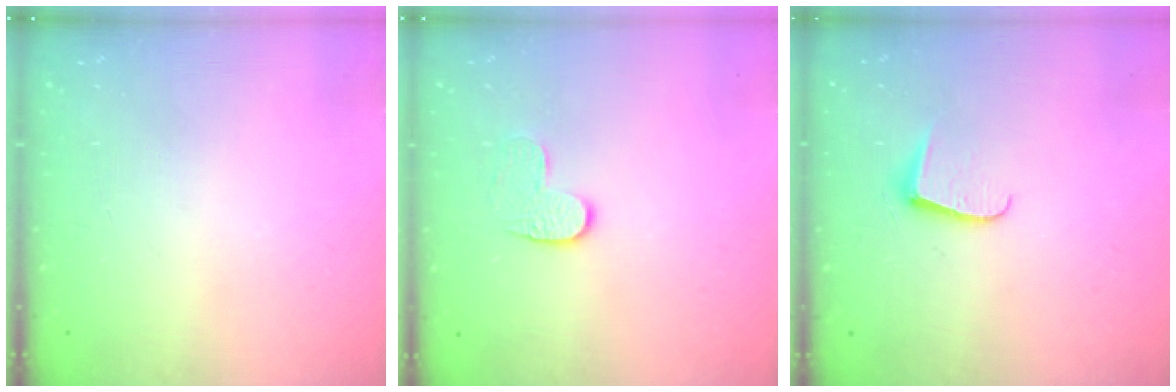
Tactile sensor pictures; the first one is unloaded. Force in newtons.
{"total": 6.7, "press": 6.7, "slide": 0.5}
{"total": 5.9, "press": 5.9, "slide": 0.6}